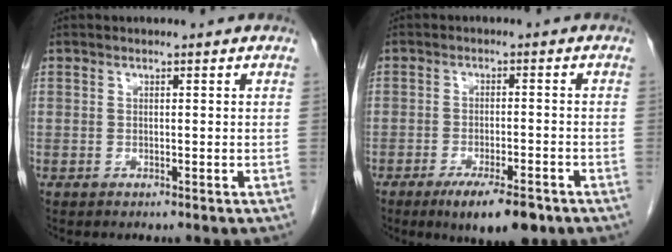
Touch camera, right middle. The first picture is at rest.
{"total": 8.3, "force": [-5.5, 1.9, 5.9], "torque": [-0.087, -0.011, -0.081]}